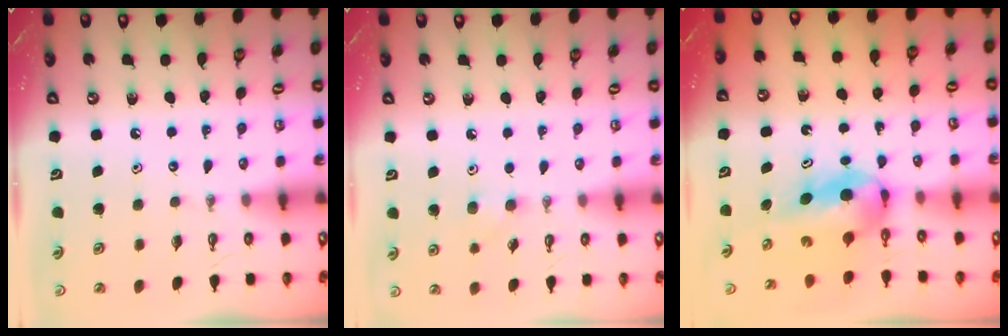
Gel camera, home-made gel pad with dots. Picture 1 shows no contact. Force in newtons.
{"total": 5.4, "press": 5.4, "slide": 0.7}
{"total": 6.1, "press": 5.6, "slide": 2.4}